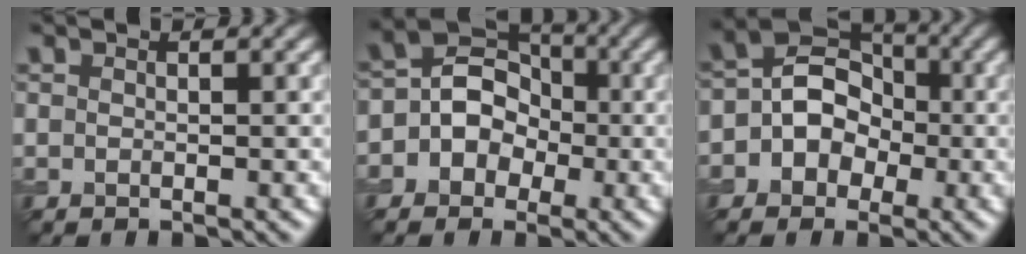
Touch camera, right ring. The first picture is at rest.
{"total": 5.7, "force": [-0.6, 5.0, 2.7], "torque": [-0.006, 0.021, -0.027]}
{"total": 5.8, "force": [-0.5, 4.9, 3.0], "torque": [-0.013, 0.019, -0.025]}